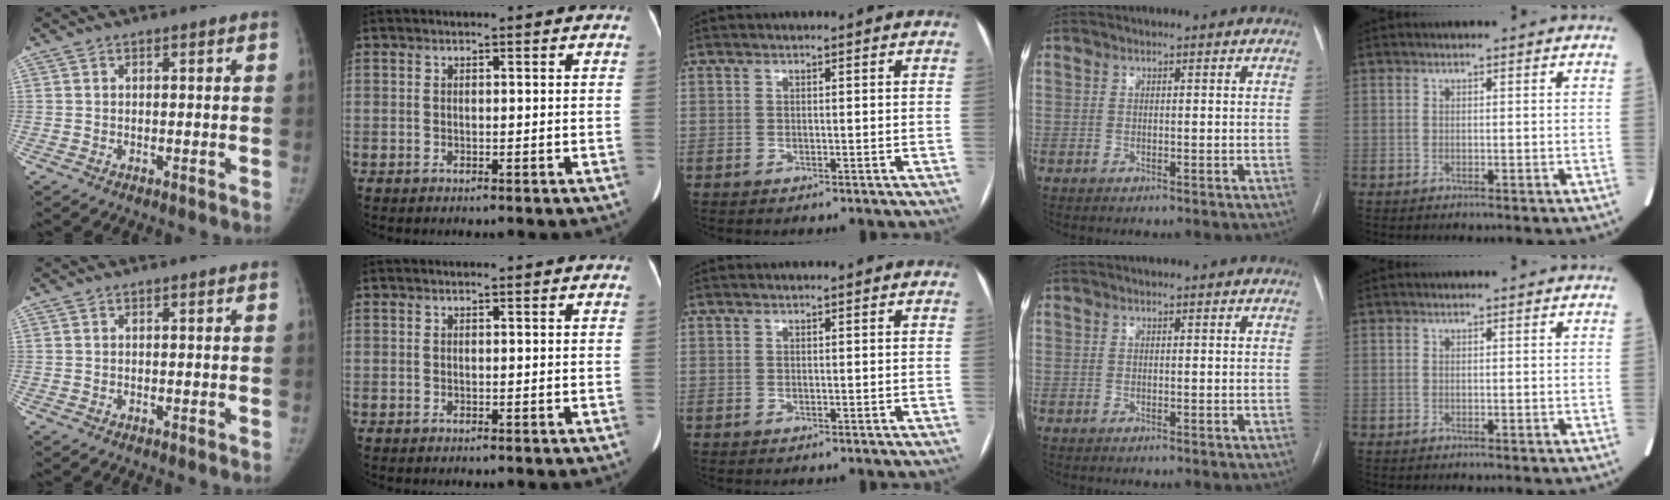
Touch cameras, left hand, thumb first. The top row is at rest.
{}